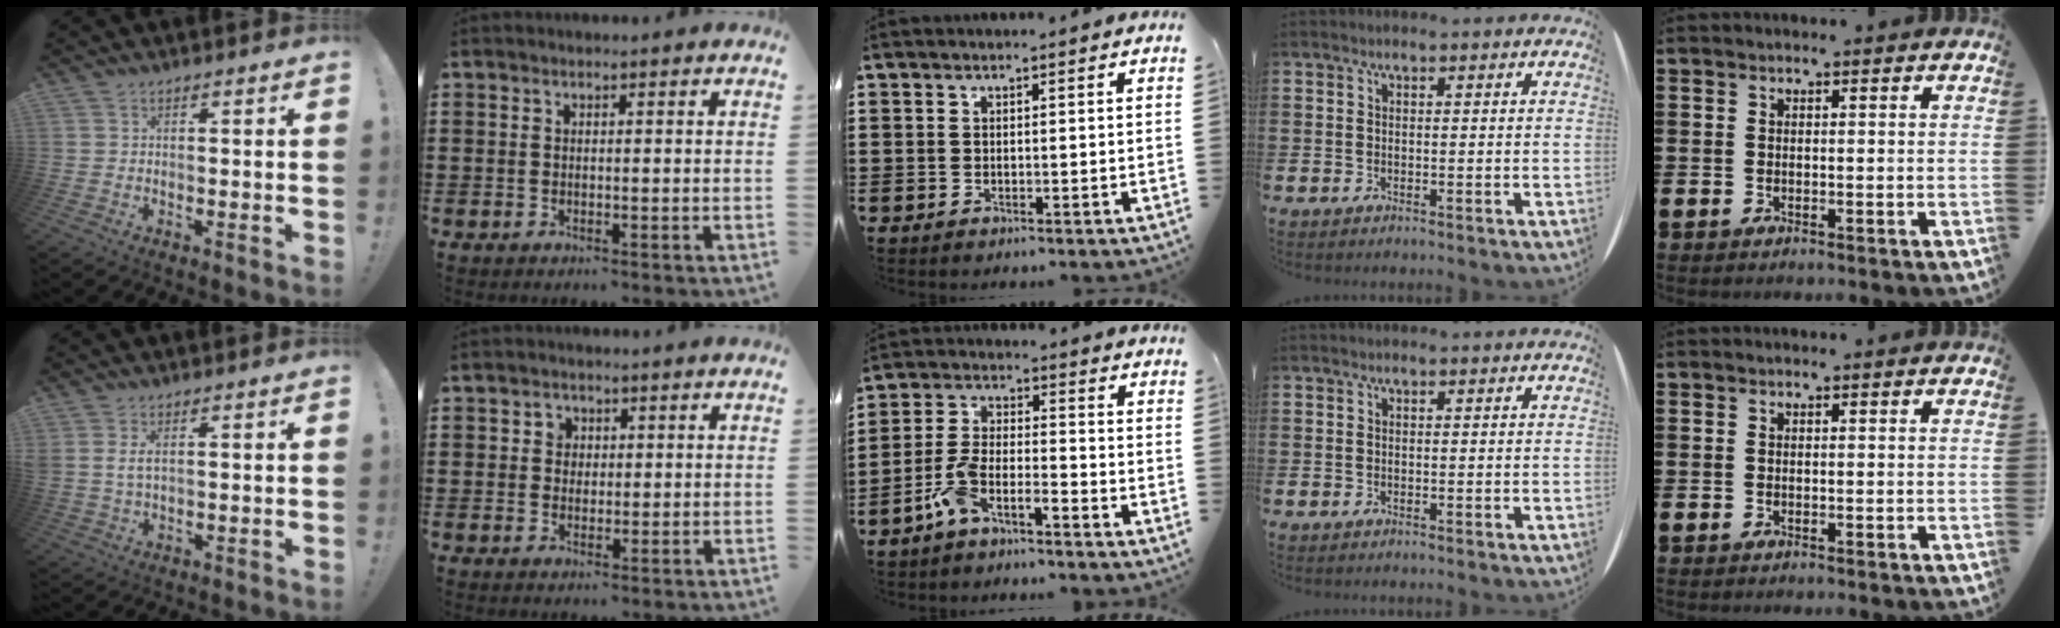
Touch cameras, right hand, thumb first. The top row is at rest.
{"thumb": {"total": 3.7, "force": [1.3, 1.7, 3.1], "torque": [-0.061, 0.001, 0.024]}, "index": {"total": 1.9, "force": [0.3, 1.8, 0.5], "torque": [-0.019, 0.009, 0.003]}, "middle": {"total": 5.7, "force": [-4.7, 0.9, 3.1], "torque": [-0.088, -0.008, -0.098]}}